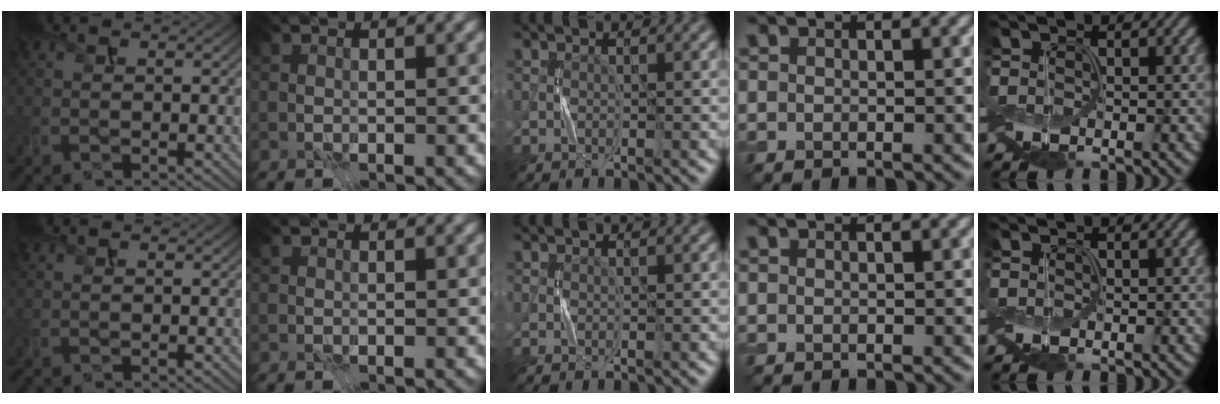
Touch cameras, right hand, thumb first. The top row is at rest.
{}